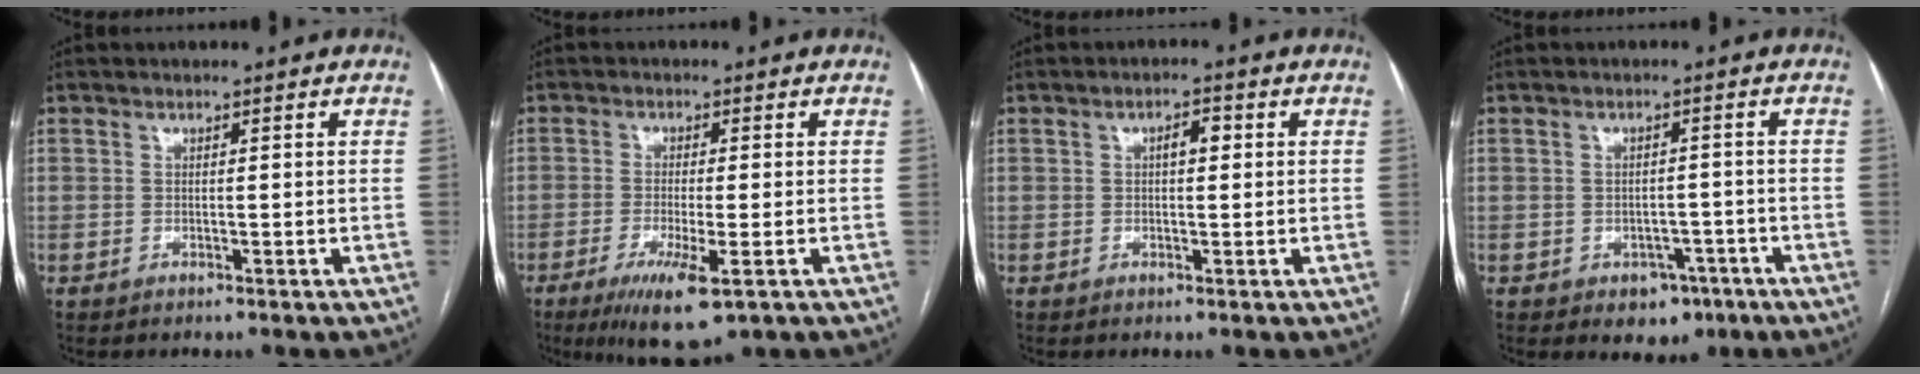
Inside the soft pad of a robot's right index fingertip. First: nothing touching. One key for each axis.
{"total": 8.0, "fx": -3.8, "fy": 1.3, "fz": 6.9, "tx": -0.125, "ty": -0.023, "tz": -0.058}
{"total": 2.3, "fx": 0.4, "fy": 1.0, "fz": 2.1, "tx": -0.033, "ty": 0.010, "tz": 0.006}
{"total": 4.5, "fx": -2.5, "fy": 3.2, "fz": 2.0, "tx": -0.015, "ty": 0.008, "tz": -0.023}